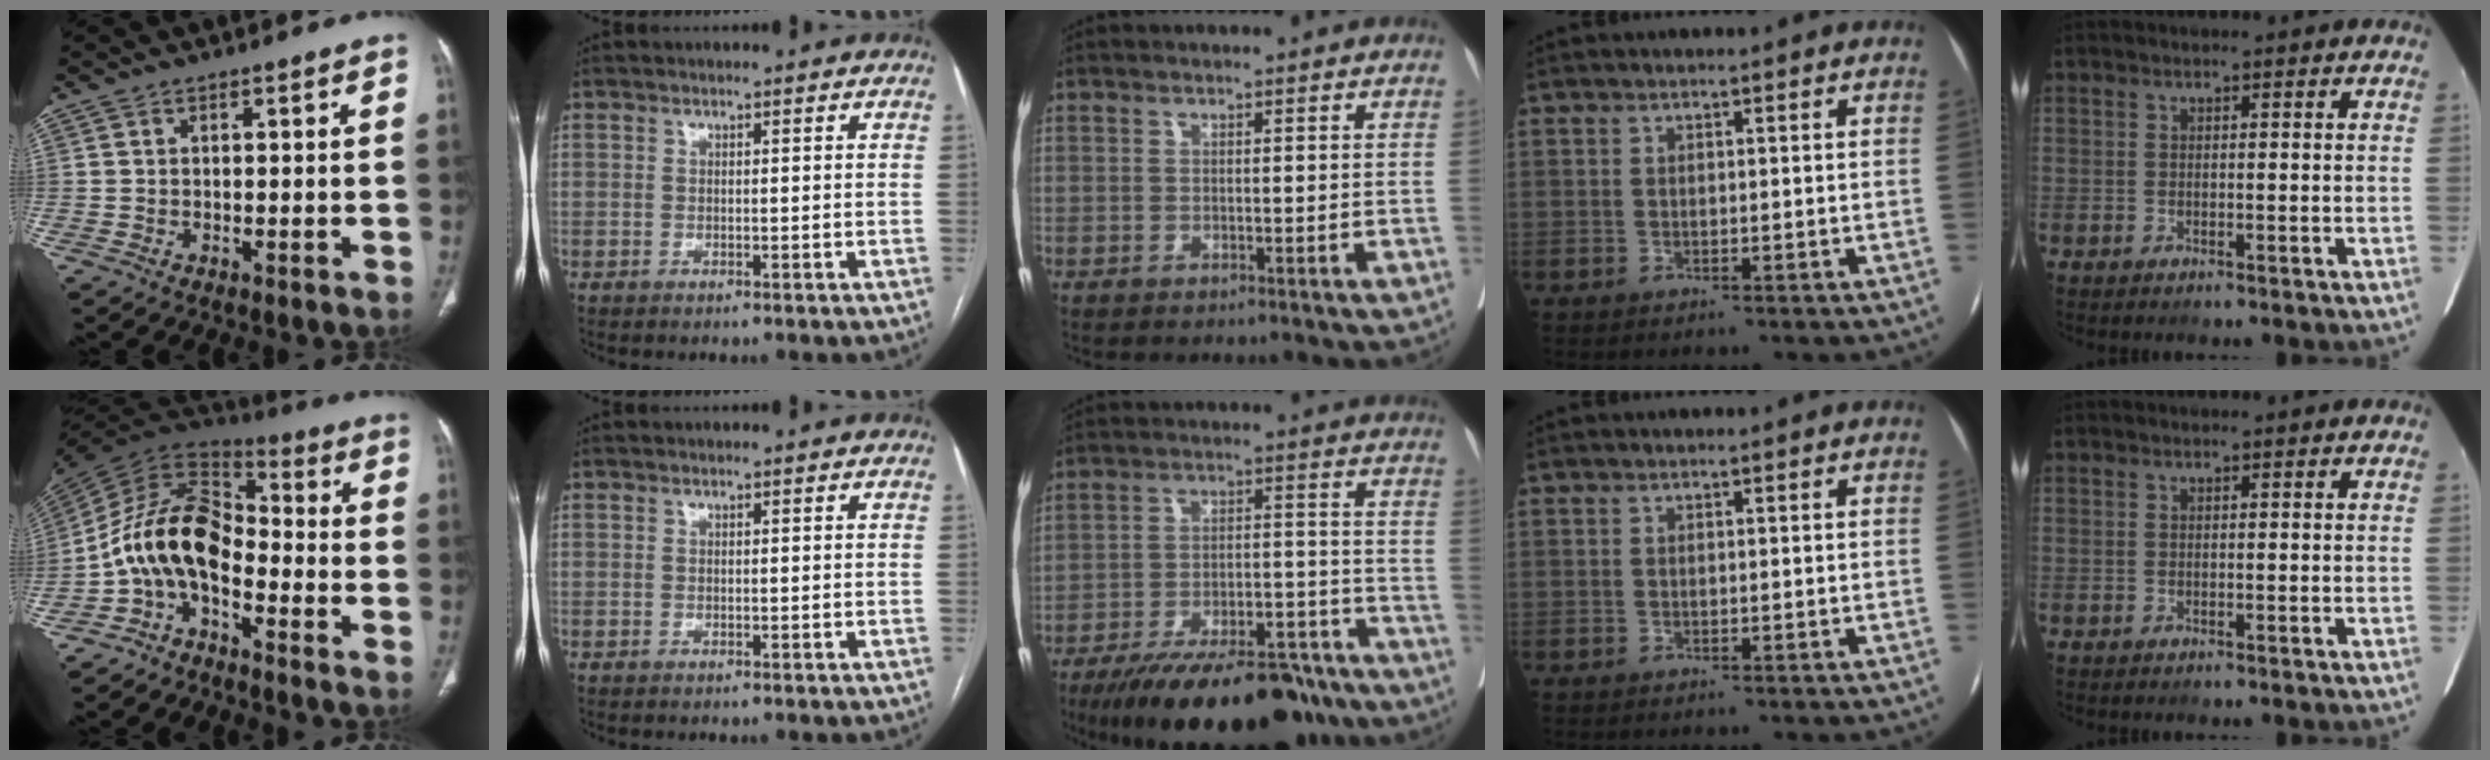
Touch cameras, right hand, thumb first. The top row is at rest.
{"thumb": {"total": 13.3, "force": [-5.0, 7.6, 9.7], "torque": [-0.173, 0.088, -0.108]}, "middle": {"total": 22.0, "force": [-17.9, 5.8, 11.3], "torque": [-0.141, 0.002, -0.269]}}